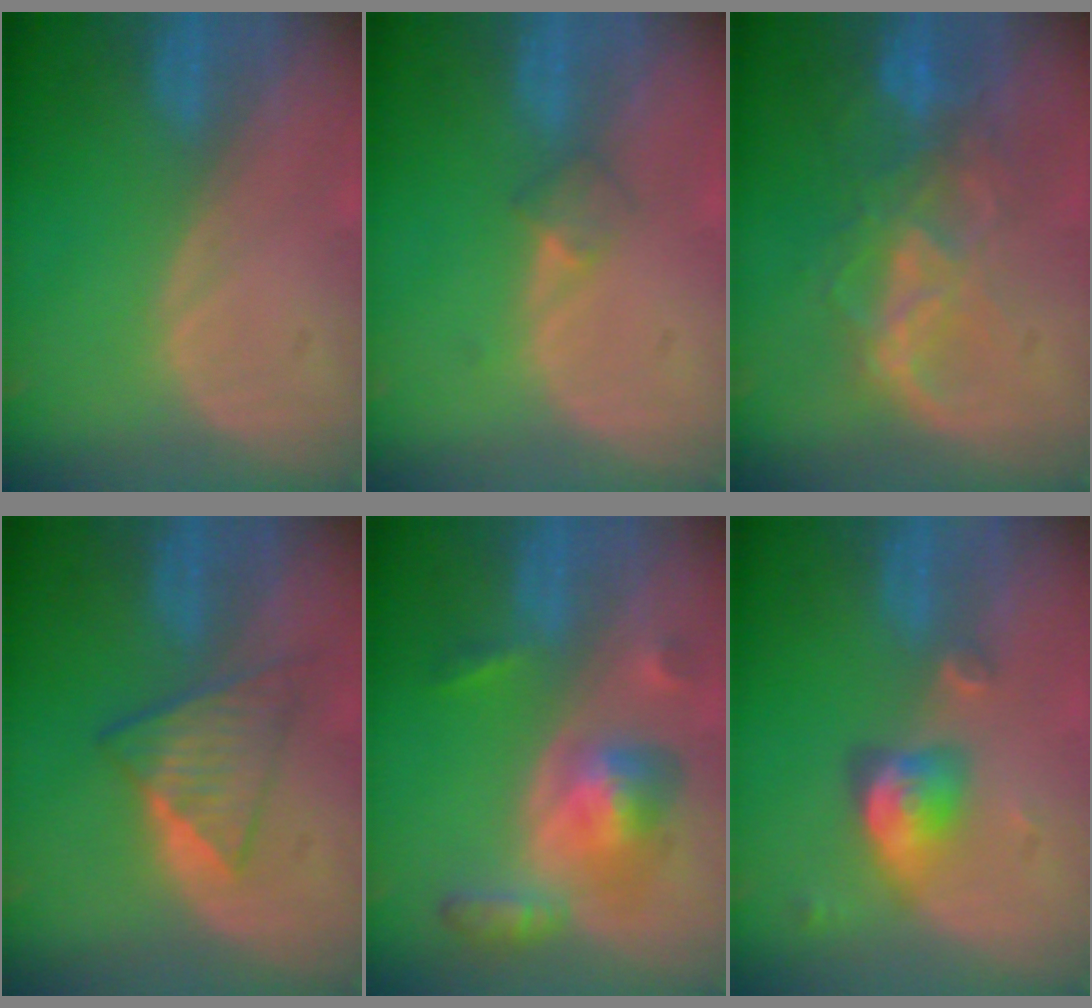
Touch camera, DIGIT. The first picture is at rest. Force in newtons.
{"total": 2.3, "press": 2.0, "slide": 1.1}
{"total": 8.8, "press": 7.6, "slide": 4.4}
{"total": 6.0, "press": 5.8, "slide": 1.6}
{"total": 7.2, "press": 7.2, "slide": 0.5}
{"total": 5.0, "press": 4.7, "slide": 1.6}